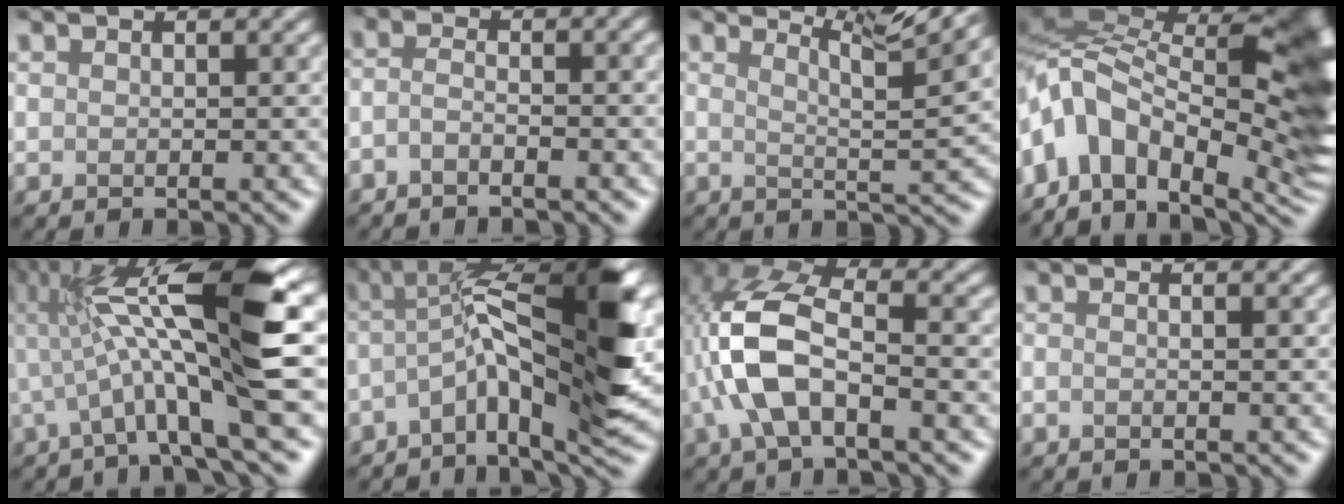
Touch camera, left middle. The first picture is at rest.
{"total": 2.1, "force": [-1.8, 0.2, 1.1], "torque": [-0.031, 0.002, -0.039]}
{"total": 6.4, "force": [4.6, 0.4, 4.4], "torque": [-0.069, 0.014, 0.050]}
{"total": 15.2, "force": [1.0, 8.6, 12.5], "torque": [-0.217, 0.023, 0.022]}
{"total": 12.5, "force": [1.9, 2.1, 12.2], "torque": [-0.219, 0.016, 0.036]}
{"total": 10.9, "force": [-1.0, 2.4, 10.6], "torque": [-0.172, 0.027, -0.019]}
{"total": 6.9, "force": [-1.4, 3.3, 5.9], "torque": [-0.153, 0.014, -0.028]}
{"total": 0.9, "force": [-0.3, 0.5, 0.7], "torque": [0.002, -0.003, -0.019]}